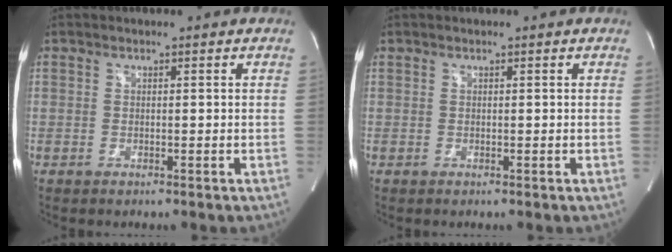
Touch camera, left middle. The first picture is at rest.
{"total": 0.0}